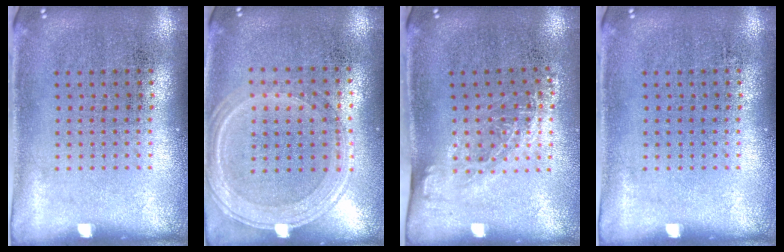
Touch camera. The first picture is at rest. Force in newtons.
{"total": 1.2, "press": 1.2, "slide": 0.4}
{"total": 1.3, "press": 0.9, "slide": 0.9}
{"total": 0.0}